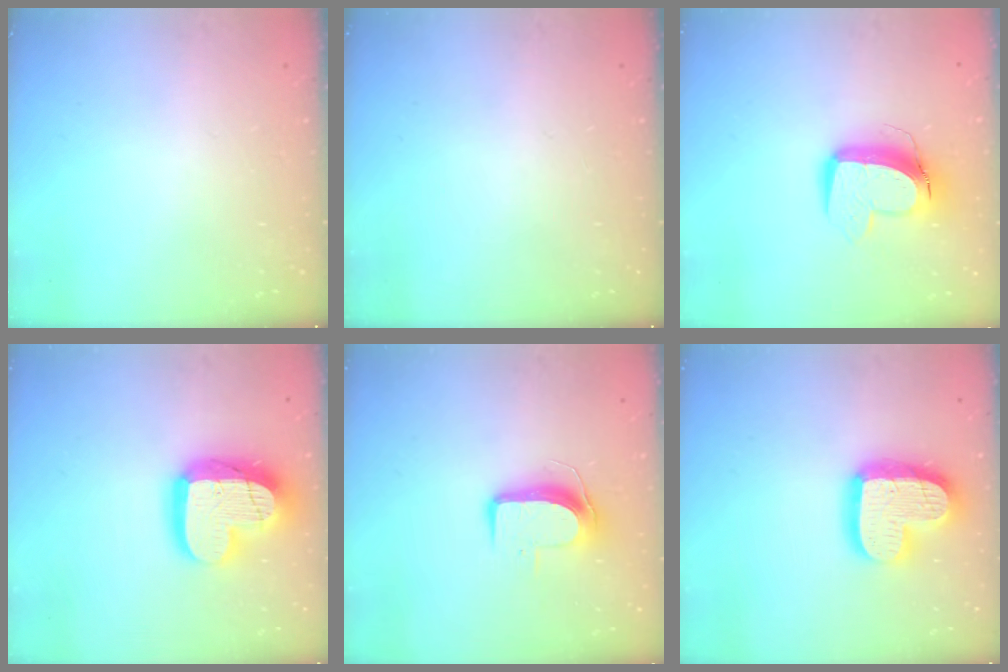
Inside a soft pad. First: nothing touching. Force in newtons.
{"total": 0.0}
{"total": 11.5, "press": 11.4, "slide": 1.2}
{"total": 19.8, "press": 19.8, "slide": 1.5}
{"total": 9.0, "press": 9.0, "slide": 0.8}
{"total": 17.7, "press": 17.7, "slide": 1.5}